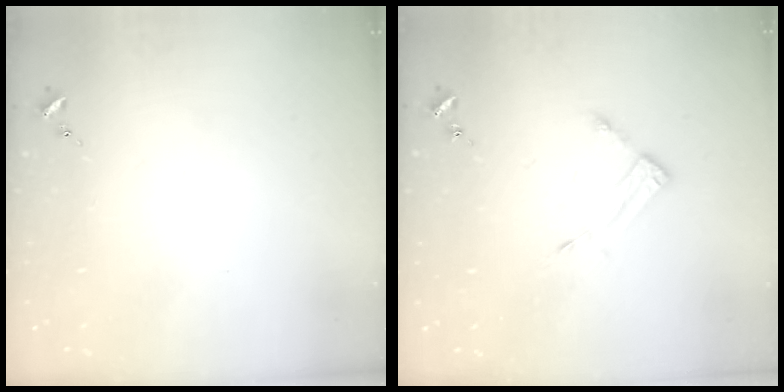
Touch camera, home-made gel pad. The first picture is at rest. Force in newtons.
{"total": 3.5, "press": 3.4, "slide": 0.3}